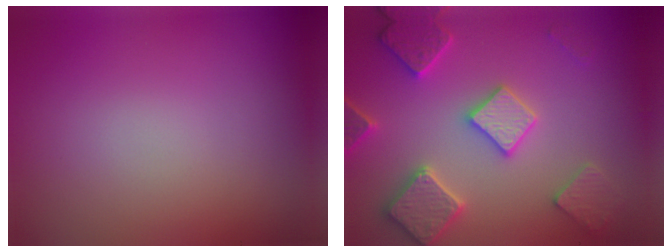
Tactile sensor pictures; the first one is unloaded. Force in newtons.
{"total": 5.7, "press": 5.6, "slide": 1.3}